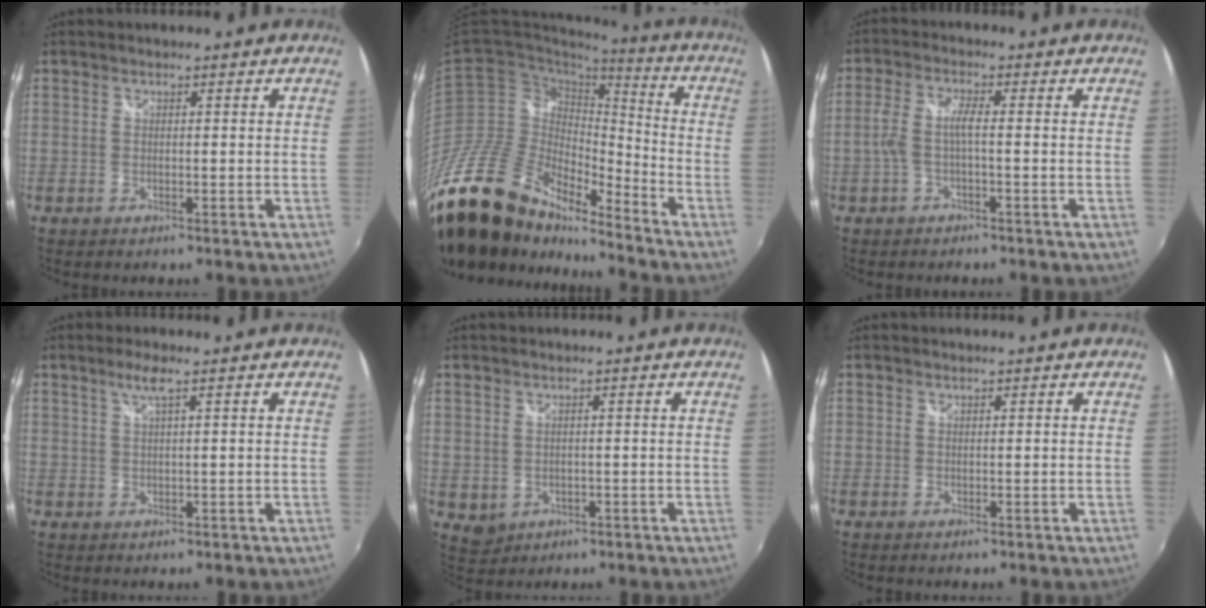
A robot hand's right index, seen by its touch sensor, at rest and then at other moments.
{"total": 26.3, "force": [-20.8, 10.2, 12.4], "torque": [-0.244, -0.020, -0.380]}
{"total": 3.8, "force": [-1.2, 0.4, 3.6], "torque": [-0.079, 0.004, -0.021]}
{"total": 2.4, "force": [1.3, -0.4, 2.0], "torque": [-0.040, 0.001, 0.026]}
{"total": 4.5, "force": [0.2, 3.9, 2.2], "torque": [-0.047, -0.006, 0.018]}
{"total": 0.0}